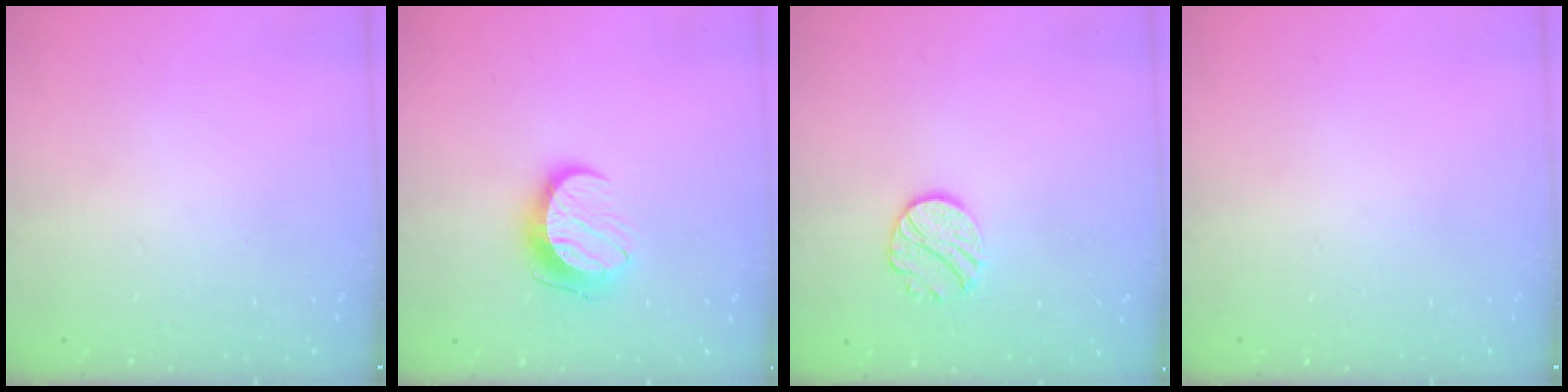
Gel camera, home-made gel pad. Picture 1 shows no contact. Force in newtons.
{"total": 10.4, "press": 10.4, "slide": 0.9}
{"total": 9.0, "press": 9.0, "slide": 0.3}
{"total": 0.0}